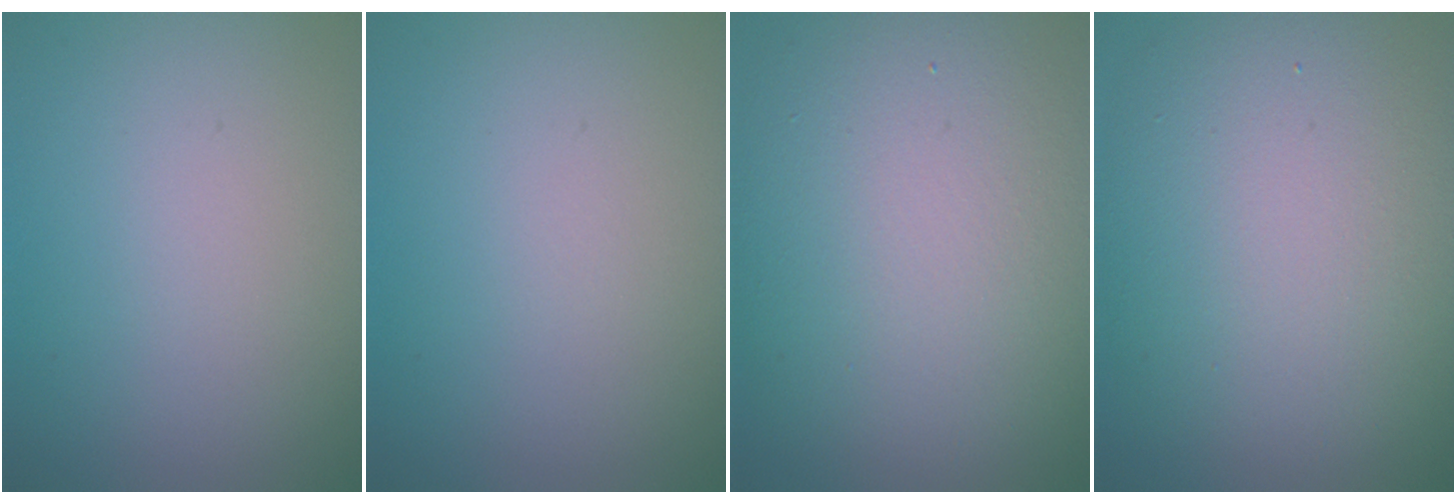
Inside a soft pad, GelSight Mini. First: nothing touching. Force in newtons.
{"total": 0.0}
{"total": 14.1, "press": 14.0, "slide": 1.3}
{"total": 12.8, "press": 12.7, "slide": 0.9}